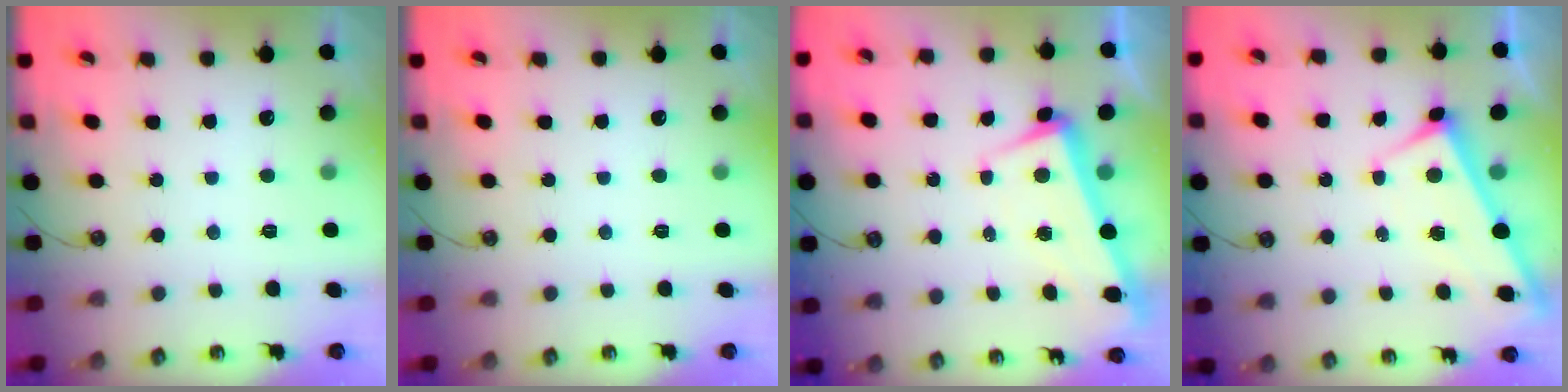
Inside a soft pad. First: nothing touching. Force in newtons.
{"total": 0.0}
{"total": 2.8, "press": 2.3, "slide": 1.7}
{"total": 3.1, "press": 3.1, "slide": 0.1}